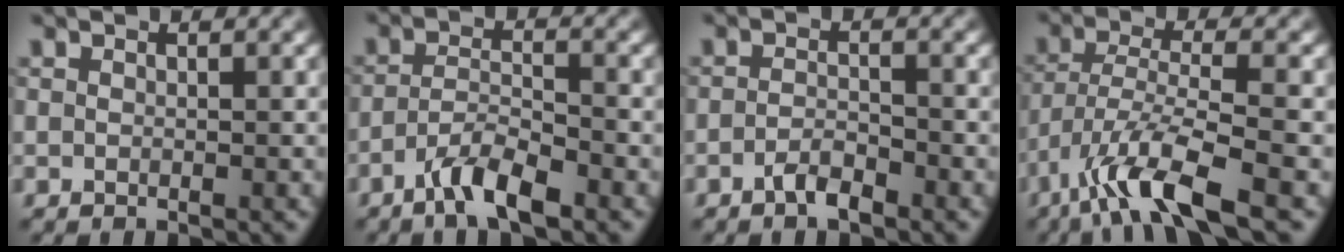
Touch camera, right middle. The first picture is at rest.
{"total": 4.2, "force": [-2.8, 1.0, 2.9], "torque": [-0.055, 0.006, -0.058]}
{"total": 2.0, "force": [-1.3, 0.7, 1.3], "torque": [-0.026, 0.003, -0.028]}
{"total": 7.4, "force": [-4.7, 1.5, 5.5], "torque": [-0.099, -0.001, -0.092]}